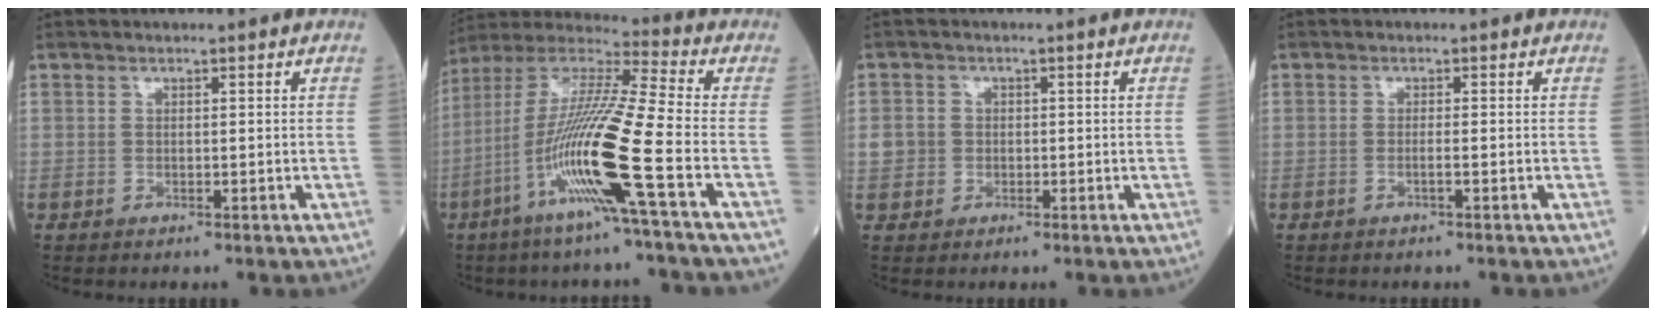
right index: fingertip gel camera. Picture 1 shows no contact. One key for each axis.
{"total": 17.1, "fx": -6.1, "fy": -1.4, "fz": 15.9, "tx": -0.318, "ty": -0.014, "tz": -0.124}
{"total": 2.8, "fx": -0.1, "fy": 2.7, "fz": 0.7, "tx": -0.004, "ty": 0.011, "tz": 0.004}
{"total": 0.6, "fx": -0.2, "fy": -0.1, "fz": 0.6, "tx": -0.008, "ty": 0.003, "tz": -0.003}